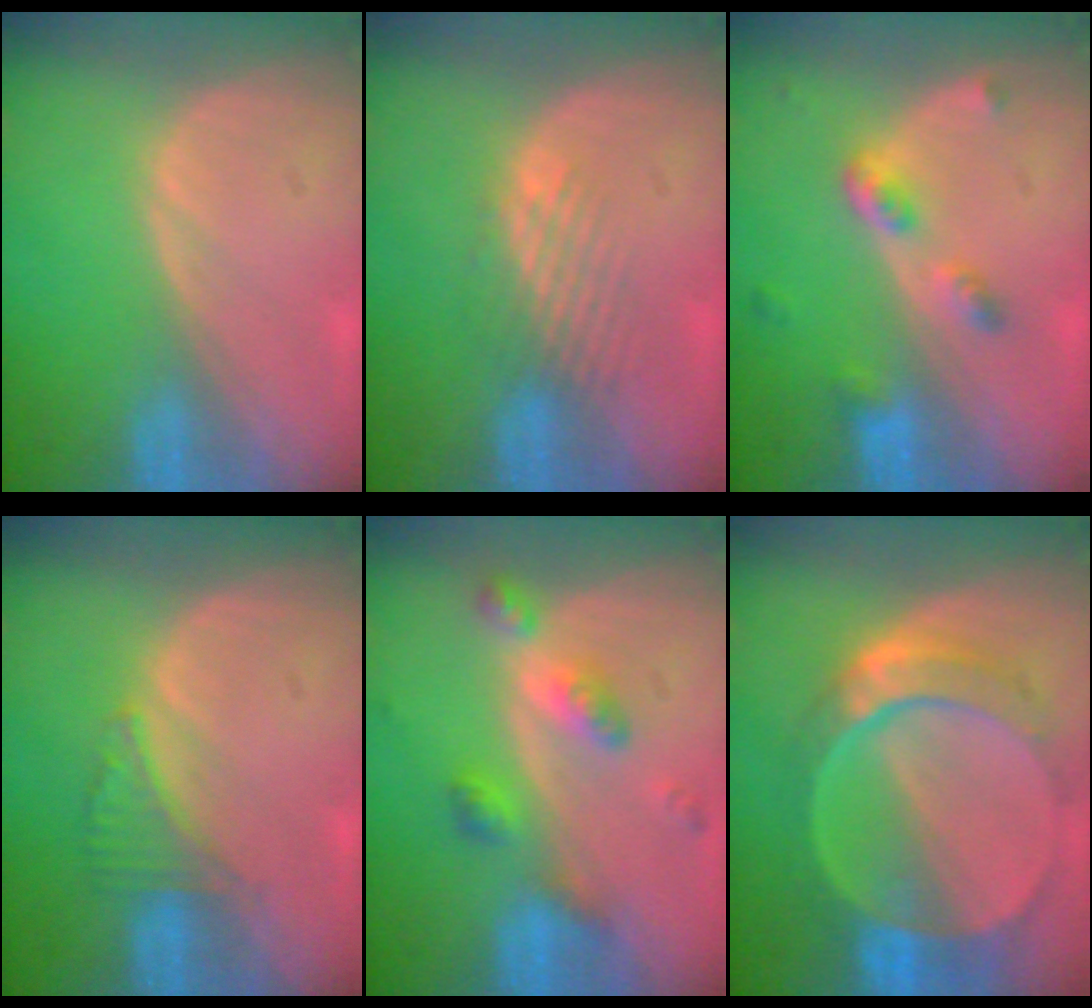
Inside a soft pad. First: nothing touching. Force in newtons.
{"total": 3.4, "press": 2.8, "slide": 1.9}
{"total": 4.1, "press": 3.9, "slide": 1.2}
{"total": 3.0, "press": 3.0, "slide": 0.2}
{"total": 6.0, "press": 5.3, "slide": 2.8}
{"total": 9.3, "press": 8.1, "slide": 4.6}